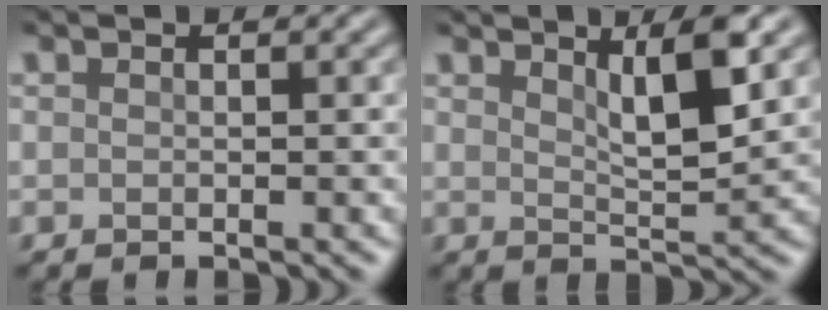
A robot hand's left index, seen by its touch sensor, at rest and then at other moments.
{"total": 4.0, "force": [2.0, 0.9, 3.4], "torque": [-0.056, -0.004, 0.034]}